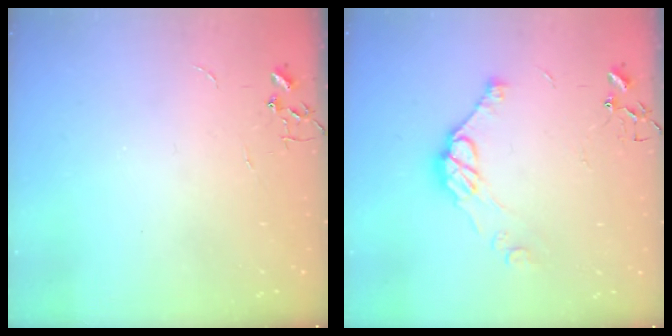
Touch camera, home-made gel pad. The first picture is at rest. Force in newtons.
{"total": 9.5, "press": 9.5, "slide": 0.4}